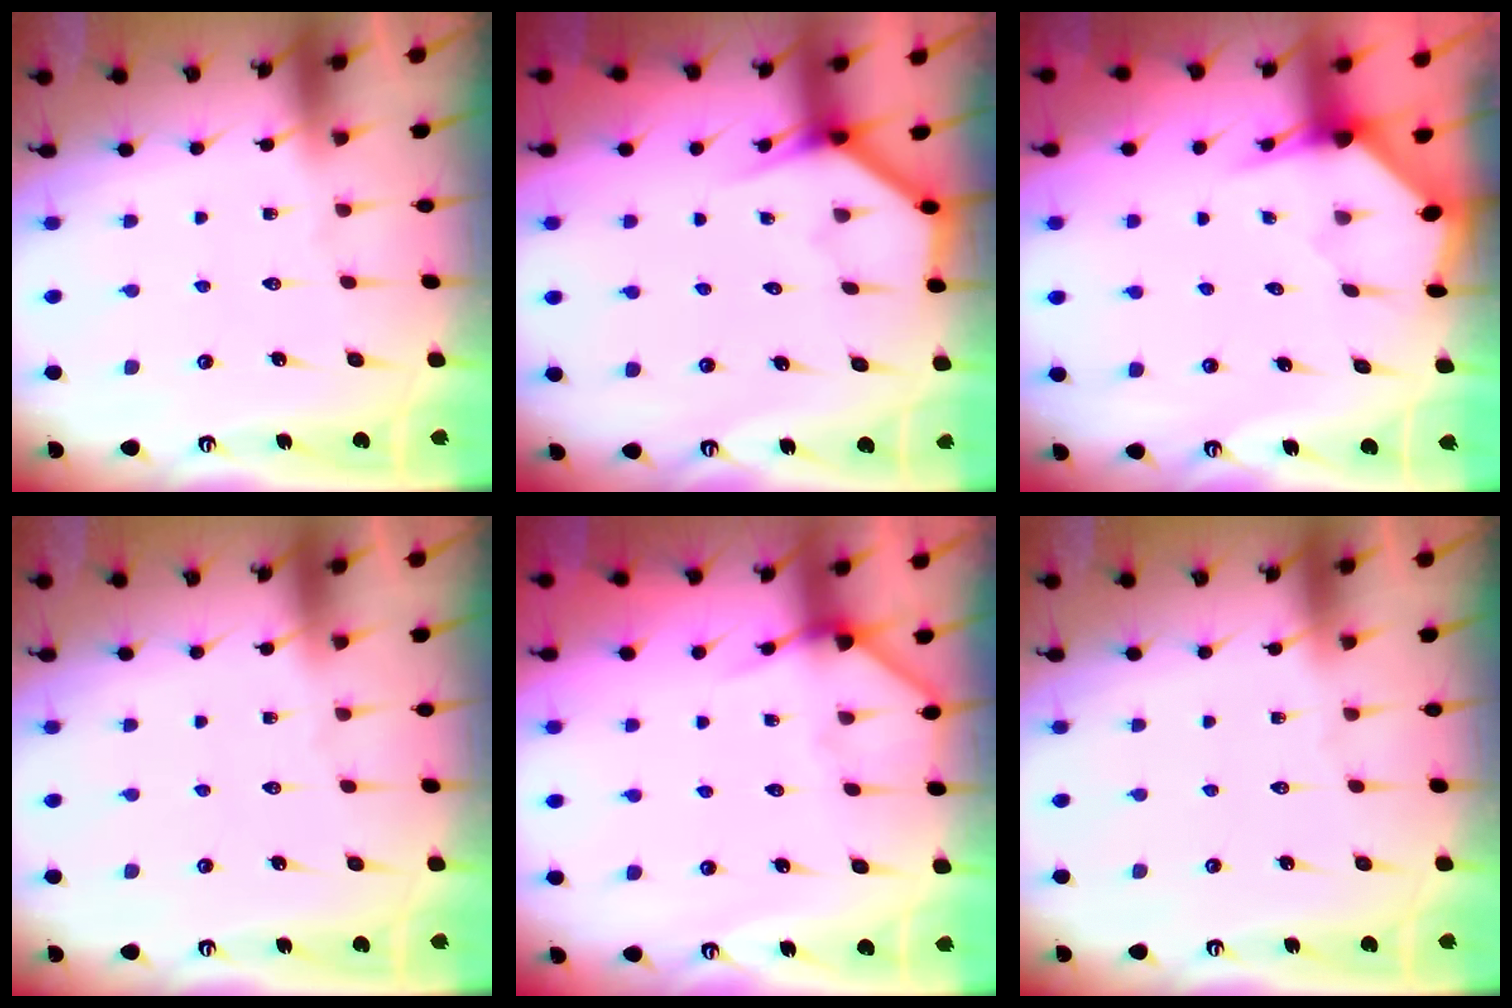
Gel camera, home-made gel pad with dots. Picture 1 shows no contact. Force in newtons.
{"total": 3.8, "press": 3.8, "slide": 0.3}
{"total": 3.3, "press": 3.2, "slide": 0.4}
{"total": 0.0}
{"total": 5.4, "press": 5.4, "slide": 0.5}
{"total": 0.0}